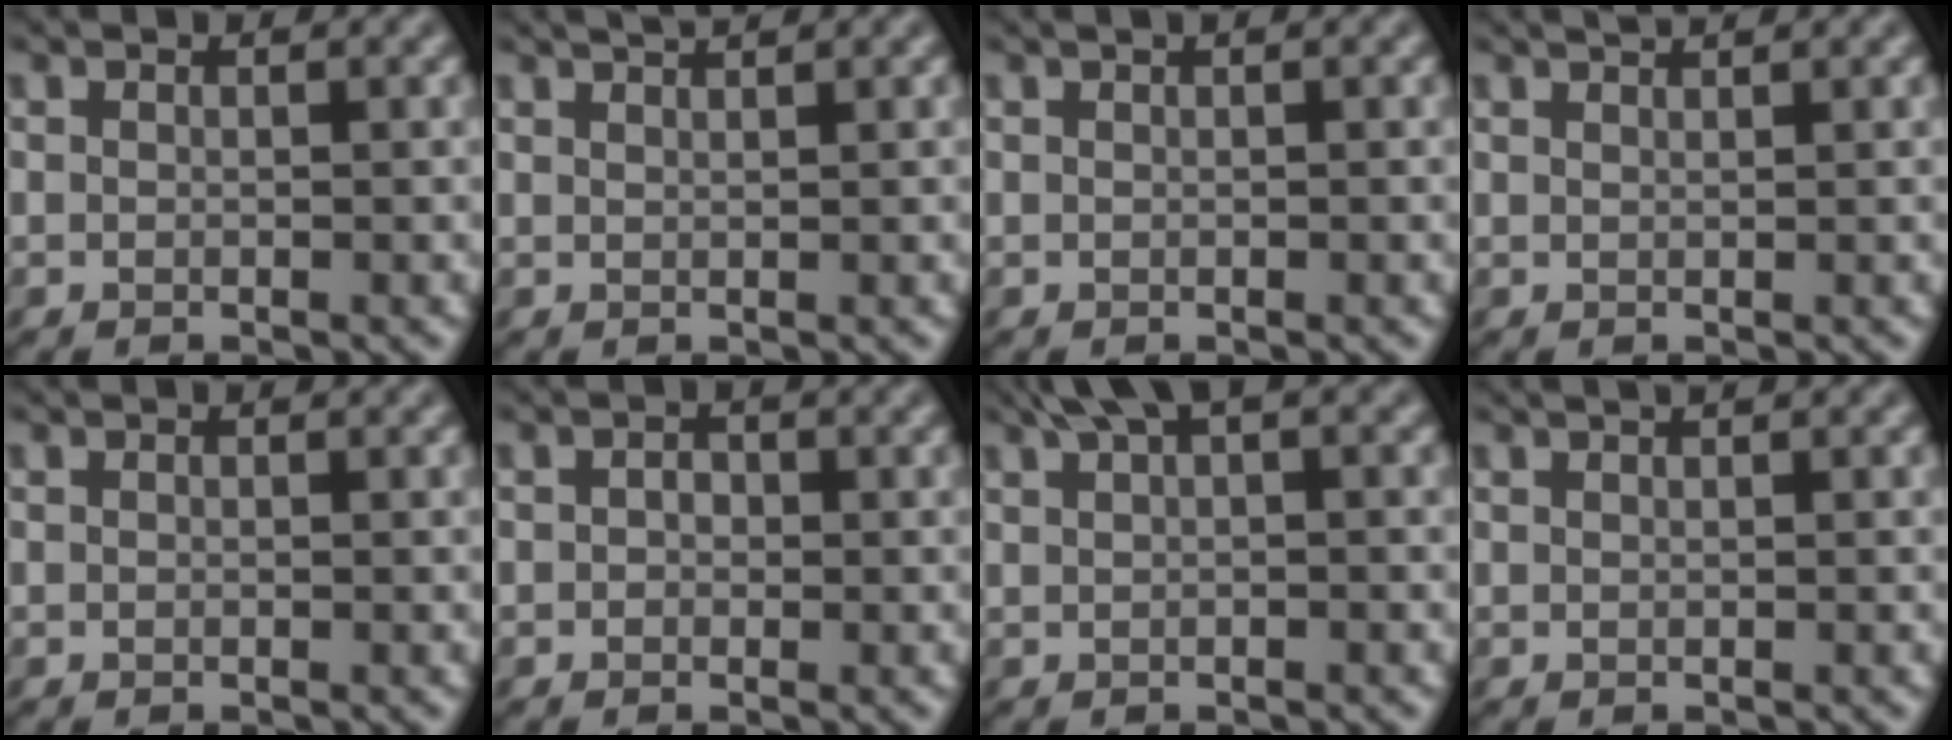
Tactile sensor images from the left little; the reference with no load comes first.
{"total": 2.1, "force": [1.8, 0.4, 1.0], "torque": [-0.003, 0.016, 0.014]}
{"total": 0.9, "force": [0.6, 0.2, 0.7], "torque": [-0.004, 0.003, 0.007]}
{"total": 1.4, "force": [1.3, 0.1, 0.5], "torque": [0.002, 0.010, 0.011]}
{"total": 0.0}
{"total": 1.4, "force": [-0.4, 1.2, 0.6], "torque": [-0.012, 0.003, -0.007]}
{"total": 4.5, "force": [2.8, 1.5, 3.2], "torque": [-0.066, 0.020, 0.042]}
{"total": 1.5, "force": [1.2, 0.4, 0.9], "torque": [-0.003, 0.012, 0.007]}